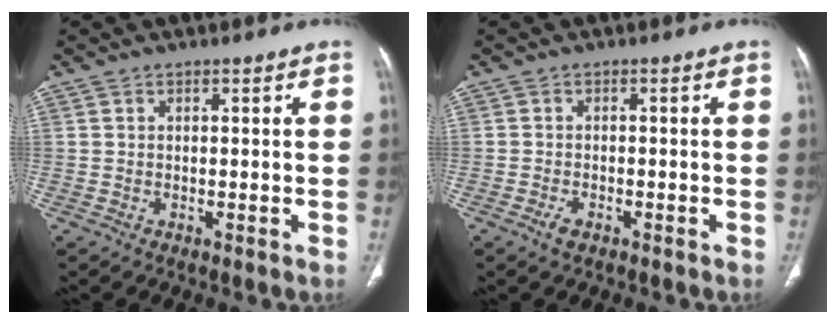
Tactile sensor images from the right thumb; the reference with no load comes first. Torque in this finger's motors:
{"motor_torque": [-0.32, -0.05, 0.21, 0.65, 0.18]}